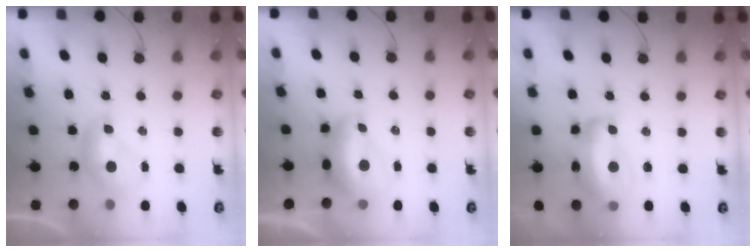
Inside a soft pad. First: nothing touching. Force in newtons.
{"total": 2.9, "press": 2.8, "slide": 0.7}
{"total": 8.6, "press": 8.5, "slide": 0.9}